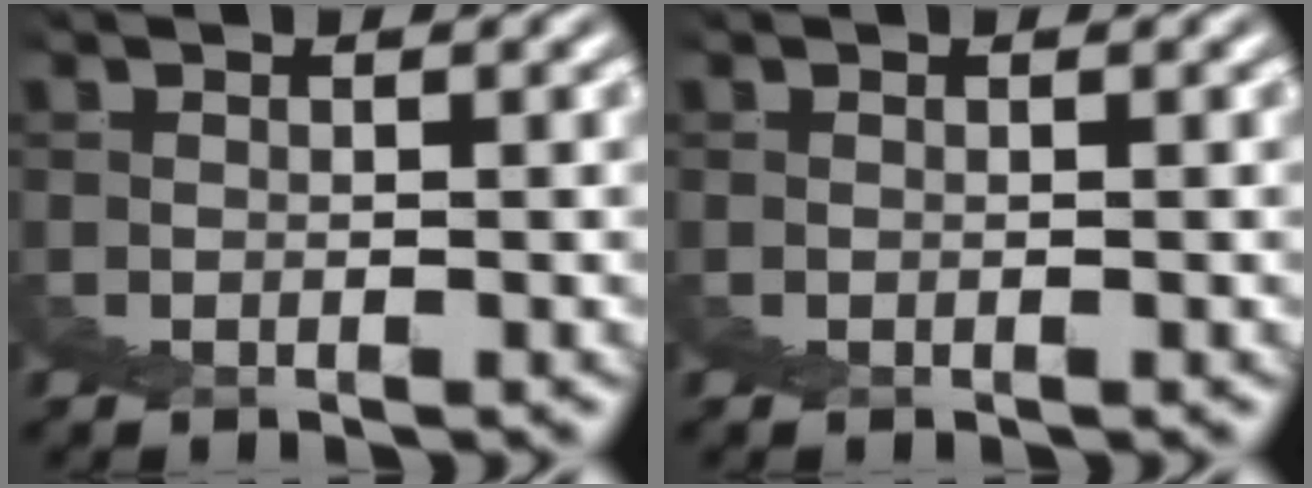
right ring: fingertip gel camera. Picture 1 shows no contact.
{"total": 0.0}